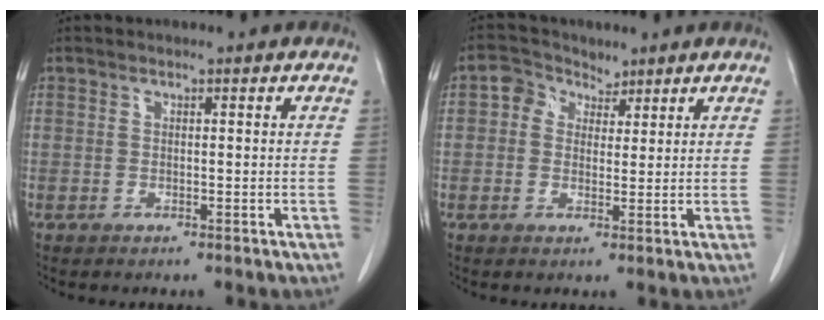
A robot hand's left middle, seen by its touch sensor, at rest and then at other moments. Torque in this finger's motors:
{"motor_torque": [0.12, -0.10, -0.03, 0.00]}